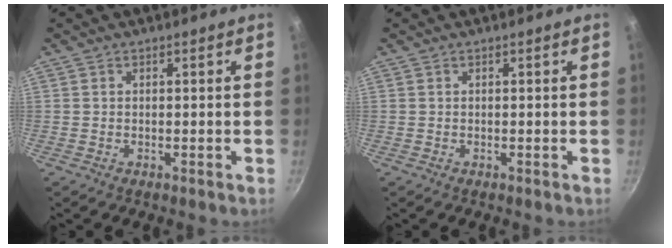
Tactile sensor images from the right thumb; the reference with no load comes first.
{"total": 0.0}